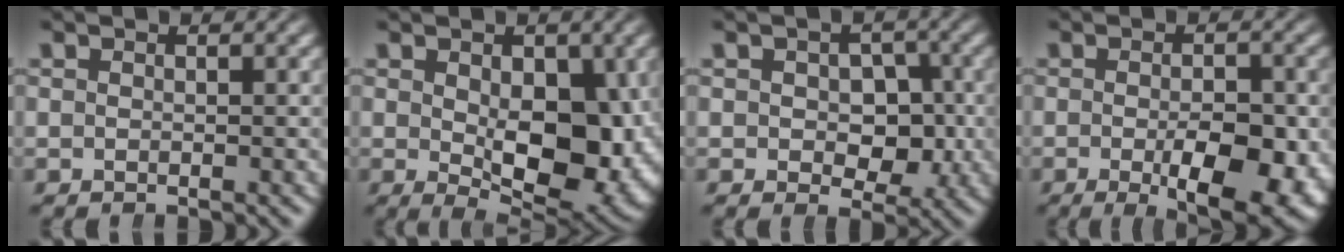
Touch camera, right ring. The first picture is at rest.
{"total": 10.1, "force": [-0.7, 4.7, 8.9], "torque": [-0.132, -0.040, 0.014]}
{"total": 4.4, "force": [-0.2, 3.4, 2.7], "torque": [-0.025, -0.007, -0.001]}
{"total": 8.5, "force": [-2.3, 3.0, 7.6], "torque": [-0.099, -0.012, -0.028]}